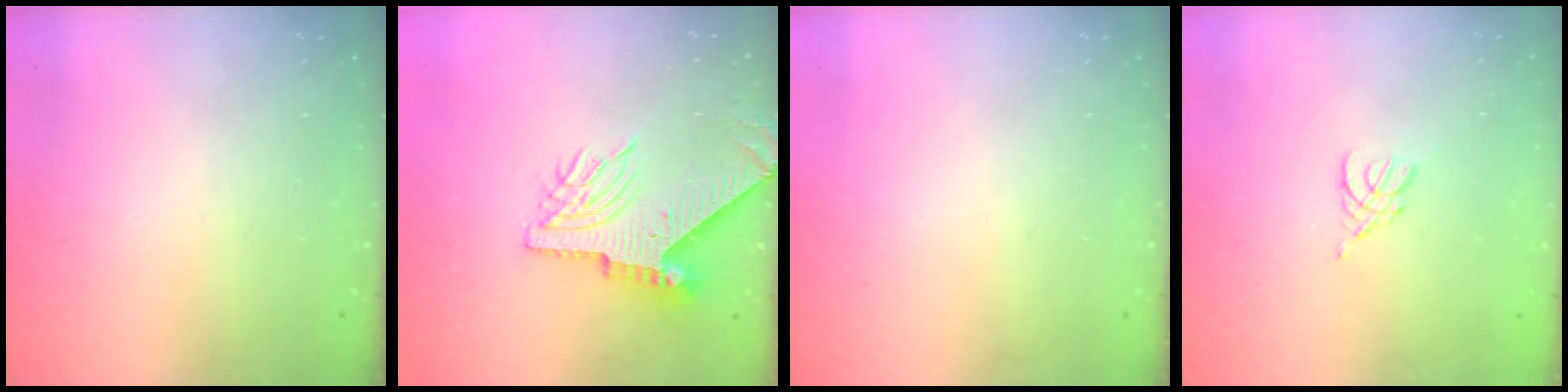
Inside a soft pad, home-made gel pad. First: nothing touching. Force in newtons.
{"total": 9.5, "press": 9.4, "slide": 1.3}
{"total": 0.0}
{"total": 2.9, "press": 2.8, "slide": 0.6}